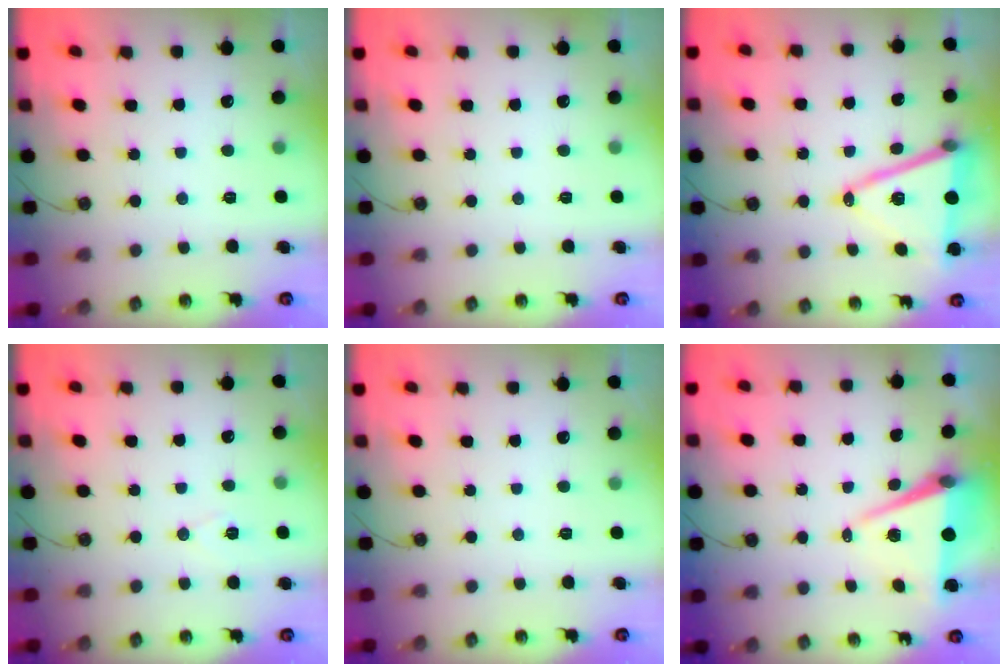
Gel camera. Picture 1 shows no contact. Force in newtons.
{"total": 0.0}
{"total": 15.8, "press": 15.3, "slide": 3.8}
{"total": 7.6, "press": 6.2, "slide": 4.4}
{"total": 0.0}
{"total": 7.5, "press": 6.2, "slide": 4.2}